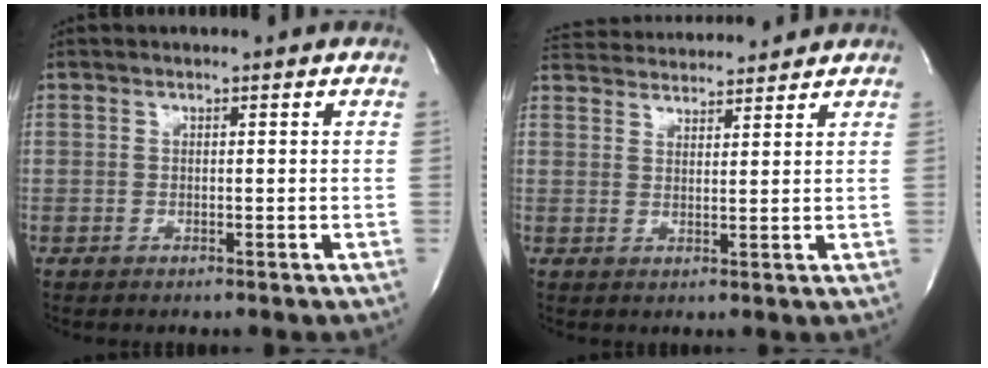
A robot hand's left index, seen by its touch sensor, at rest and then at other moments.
{"total": 11.4, "force": [11.0, 1.3, 2.8], "torque": [-0.057, 0.031, 0.169]}